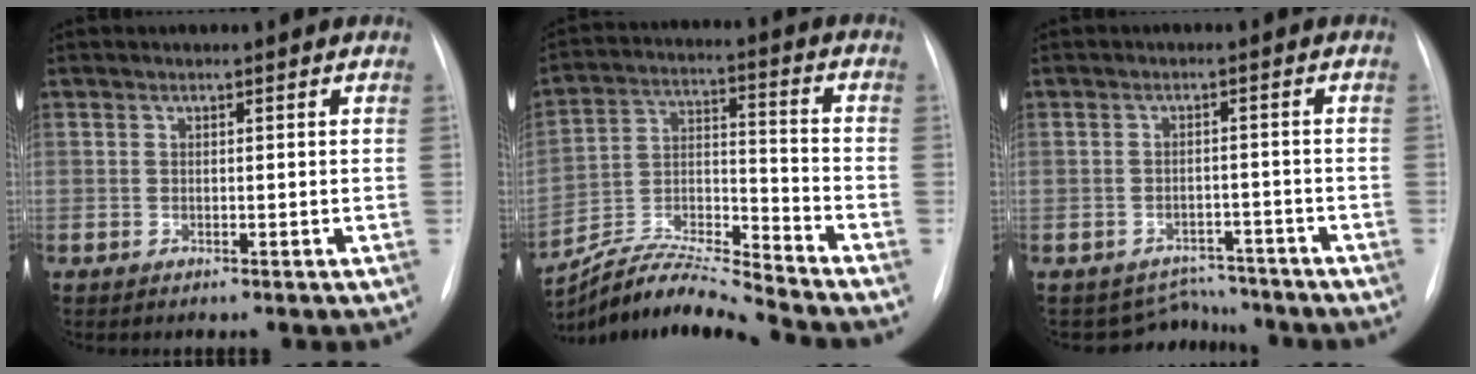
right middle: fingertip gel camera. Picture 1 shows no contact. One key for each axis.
{"total": 12.2, "fx": -11.8, "fy": -1.4, "fz": 2.6, "tx": -0.048, "ty": 0.018, "tz": -0.221}
{"total": 4.9, "fx": -4.5, "fy": 1.6, "fz": -1.2, "tx": 0.016, "ty": 0.022, "tz": -0.059}